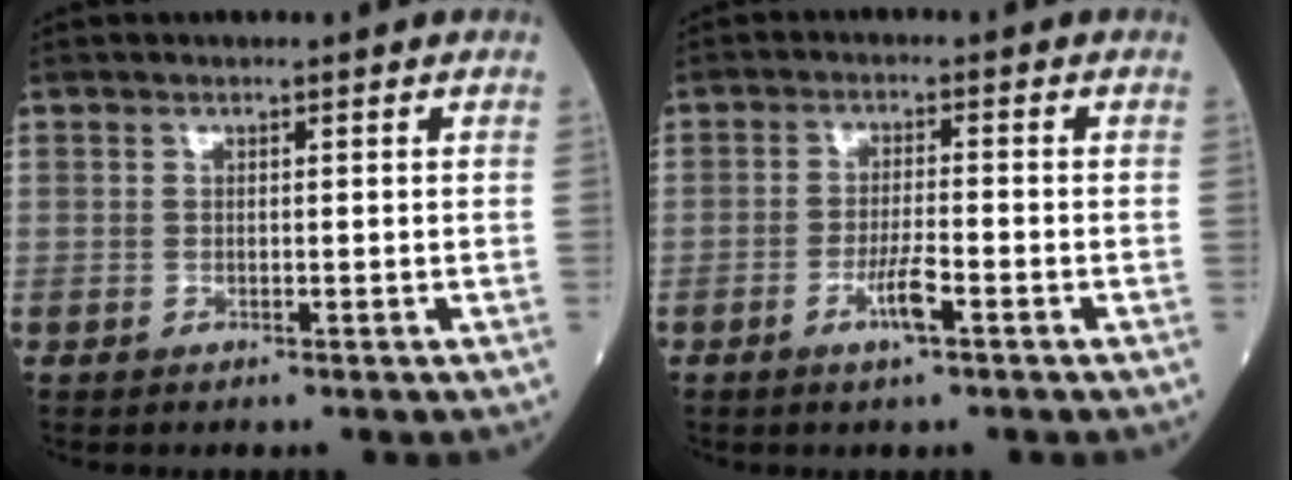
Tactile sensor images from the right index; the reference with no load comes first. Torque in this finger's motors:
{"motor_torque": [0.52, -0.36, 0.24, 0.09]}